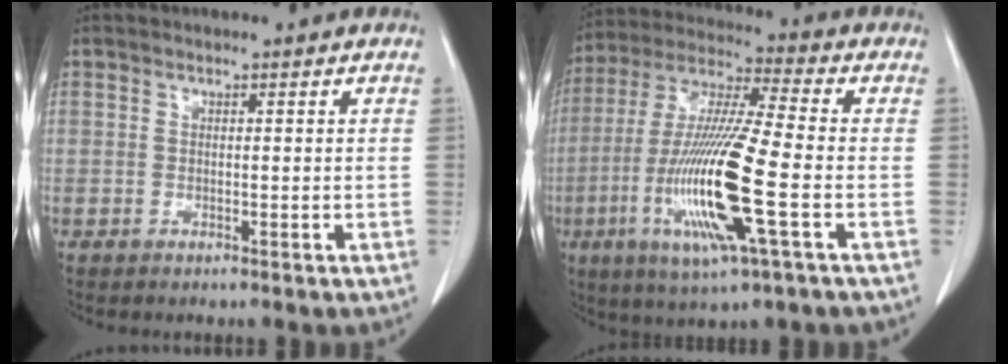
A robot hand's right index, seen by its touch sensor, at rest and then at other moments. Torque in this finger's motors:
{"motor_torque": [2.14, 0.00, 1.05, 0.21]}